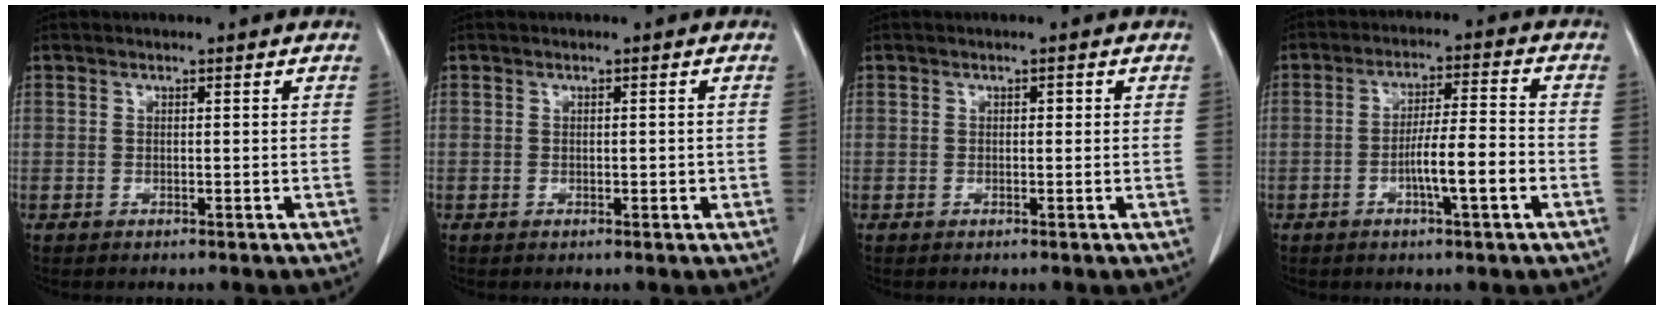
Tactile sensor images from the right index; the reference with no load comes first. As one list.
[{"total": 1.0, "force": [-0.2, 0.5, 0.8], "torque": [-0.010, 0.000, -0.002]}, {"total": 0.6, "force": [0.1, 0.4, 0.4], "torque": [-0.006, 0.005, 0.000]}, {"total": 7.7, "force": [-2.7, 0.4, 7.2], "torque": [-0.126, 0.006, -0.047]}]